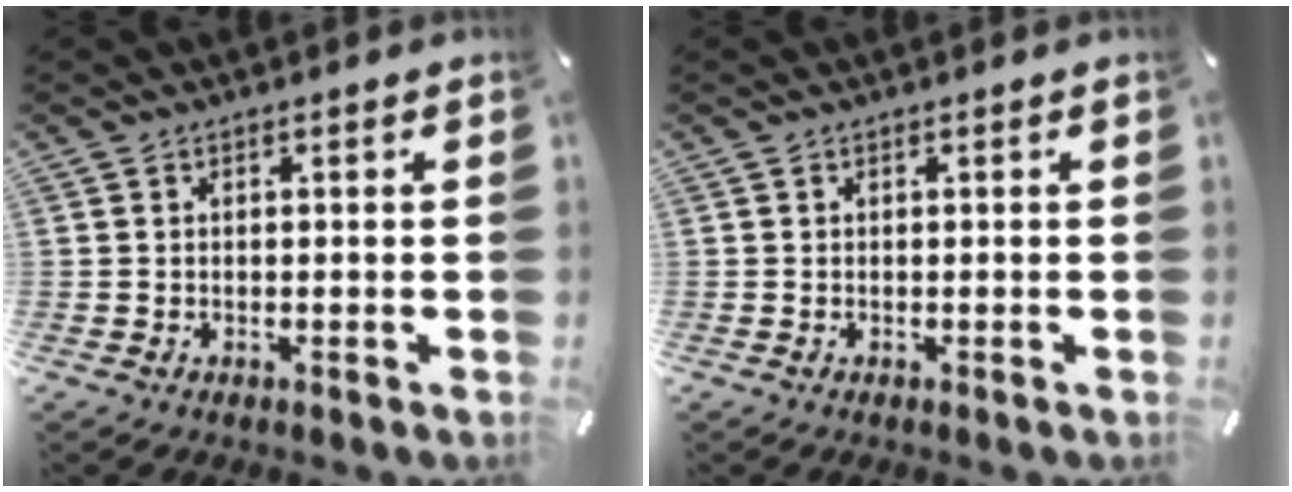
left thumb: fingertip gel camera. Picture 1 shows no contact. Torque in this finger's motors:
{"motor_torque": [0.05, 0.06, -0.06, -0.18, -0.07]}